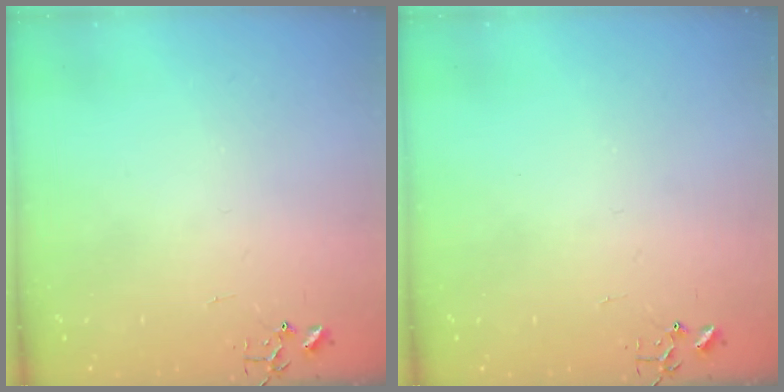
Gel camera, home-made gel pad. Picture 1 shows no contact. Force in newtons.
{"total": 0.0}